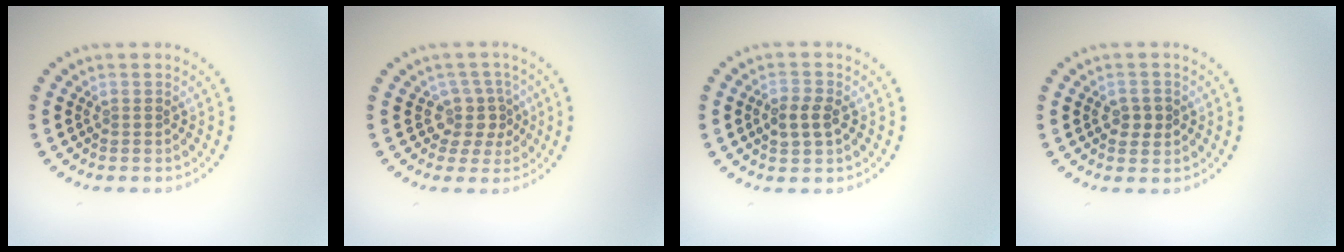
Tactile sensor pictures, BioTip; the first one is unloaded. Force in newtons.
{"total": 2.8, "press": 2.1, "slide": 1.8}
{"total": 2.4, "press": 2.4, "slide": 0.2}
{"total": 1.9, "press": 1.9, "slide": 0.3}